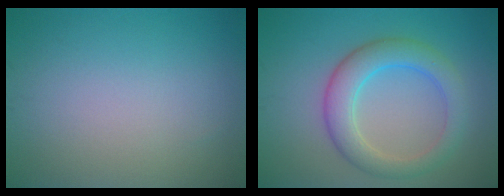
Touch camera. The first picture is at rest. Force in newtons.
{"total": 5.0, "press": 5.0, "slide": 0.1}